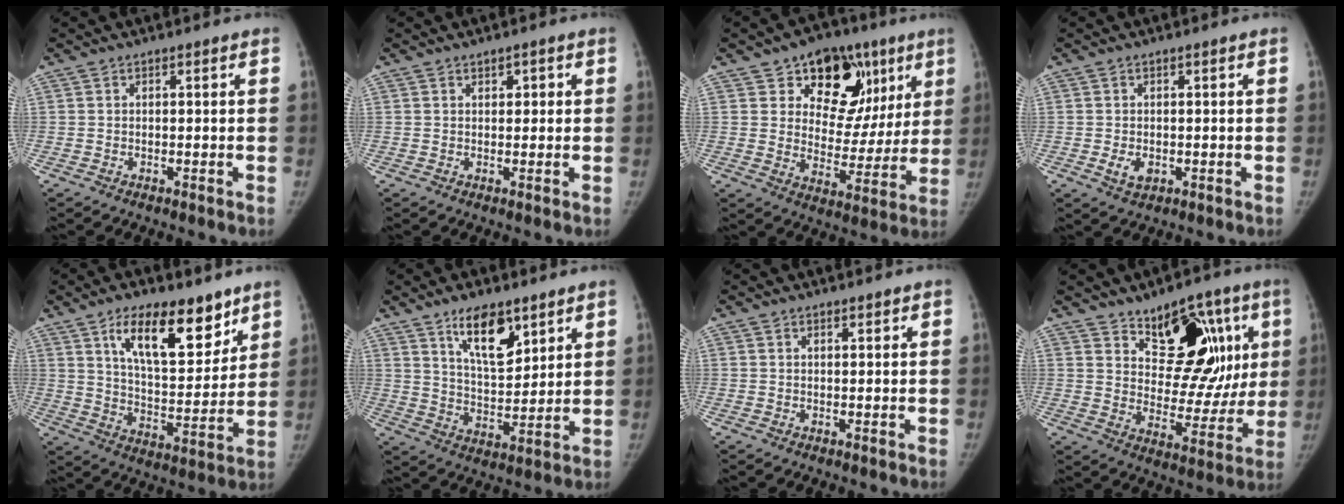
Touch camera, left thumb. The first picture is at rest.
{"total": 1.7, "force": [0.7, 1.2, 0.9], "torque": [-0.001, -0.001, 0.008]}
{"total": 18.4, "force": [9.3, 12.4, 9.9], "torque": [-0.068, -0.023, 0.136]}
{"total": 2.9, "force": [-0.6, 2.0, 2.0], "torque": [-0.031, -0.003, -0.005]}
{"total": 17.2, "force": [10.3, 7.6, 11.5], "torque": [-0.130, -0.063, 0.175]}
{"total": 11.6, "force": [7.1, 5.0, 7.7], "torque": [-0.103, -0.052, 0.130]}
{"total": 0.9, "force": [0.8, 0.4, 0.3], "torque": [-0.002, -0.005, 0.011]}
{"total": 19.0, "force": [8.2, 11.2, 13.0], "torque": [-0.100, -0.038, 0.122]}